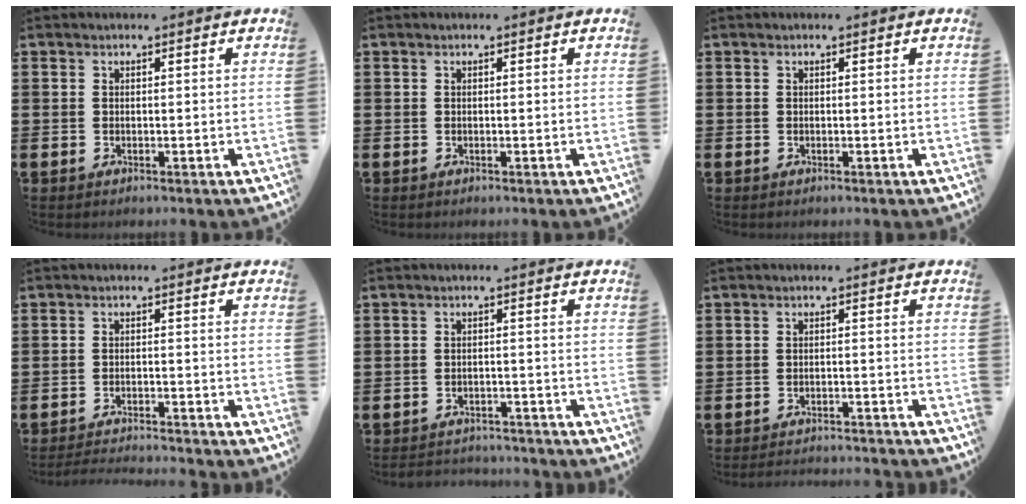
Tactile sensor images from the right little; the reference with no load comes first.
{"total": 0.0}
{"total": 0.0}
{"total": 2.2, "force": [-2.2, -0.3, 0.2], "torque": [-0.004, 0.002, -0.046]}
{"total": 2.1, "force": [-2.1, 0.1, -0.3], "torque": [-0.002, 0.003, -0.048]}
{"total": 2.0, "force": [-2.0, -0.2, -0.1], "torque": [-0.002, 0.005, -0.042]}